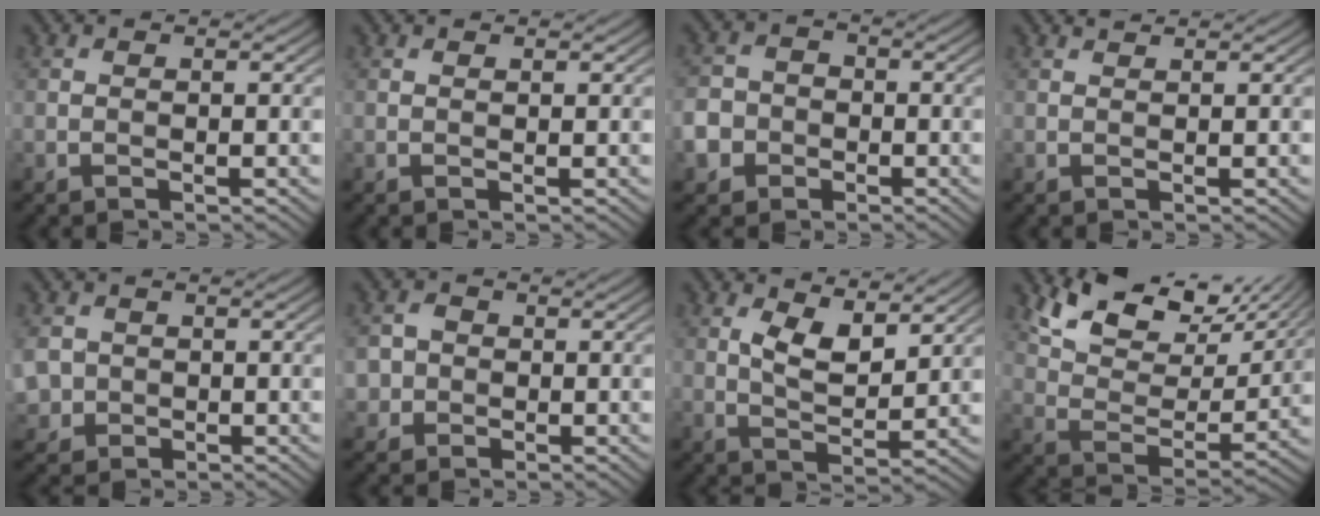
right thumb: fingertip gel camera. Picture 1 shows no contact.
{"total": 0.0}
{"total": 5.5, "force": [-2.5, 4.6, 1.7], "torque": [-0.043, -0.009, -0.063]}
{"total": 0.5, "force": [0.5, -0.1, 0.1], "torque": [-0.006, 0.001, 0.011]}
{"total": 4.1, "force": [-0.4, 3.8, 1.5], "torque": [-0.052, -0.012, -0.012]}
{"total": 2.8, "force": [-0.5, 2.6, 0.7], "torque": [-0.013, 0.000, -0.017]}
{"total": 5.5, "force": [2.7, 2.4, 4.2], "torque": [-0.087, -0.010, 0.051]}
{"total": 13.6, "force": [10.1, 5.3, 7.4], "torque": [-0.148, -0.003, 0.159]}